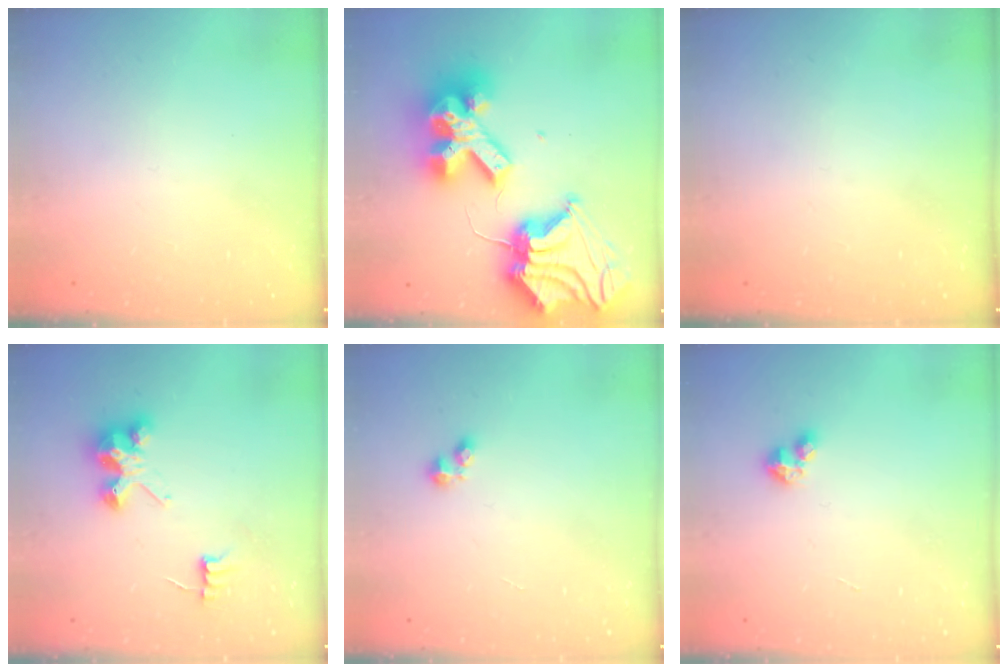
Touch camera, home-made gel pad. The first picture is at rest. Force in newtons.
{"total": 24.9, "press": 24.7, "slide": 3.0}
{"total": 0.0}
{"total": 6.8, "press": 6.8, "slide": 0.2}
{"total": 2.5, "press": 2.5, "slide": 0.4}
{"total": 2.8, "press": 2.8, "slide": 0.2}